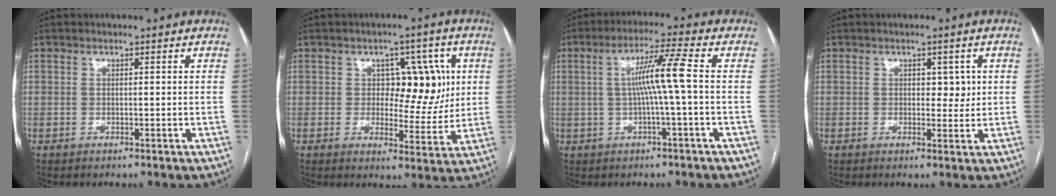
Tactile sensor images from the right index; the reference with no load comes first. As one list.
[{"total": 9.0, "force": [1.7, 5.4, 7.0], "torque": [-0.079, 0.016, 0.032]}, {"total": 6.9, "force": [0.0, -1.2, 6.8], "torque": [-0.123, 0.013, 0.003]}, {"total": 2.7, "force": [0.6, 1.6, 2.0], "torque": [-0.020, 0.000, 0.008]}]